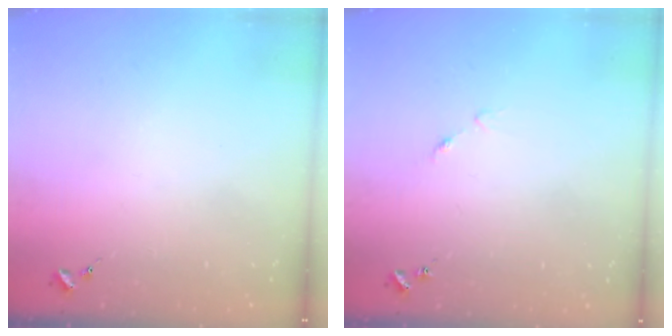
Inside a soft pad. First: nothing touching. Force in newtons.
{"total": 4.6, "press": 4.6, "slide": 0.4}